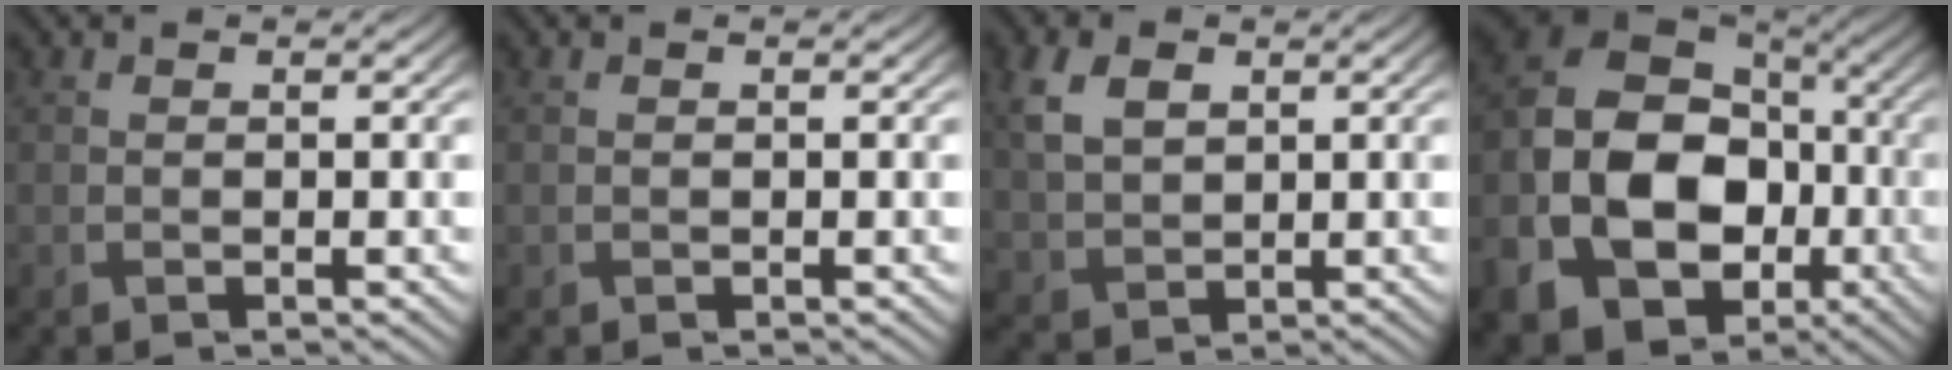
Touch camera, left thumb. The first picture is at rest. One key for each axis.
{"total": 0.0}
{"total": 5.5, "fx": 1.7, "fy": 4.0, "fz": 3.4, "tx": -0.092, "ty": 0.004, "tz": 0.036}
{"total": 20.4, "fx": -6.3, "fy": 16.1, "fz": 10.8, "tx": -0.241, "ty": -0.034, "tz": -0.121}